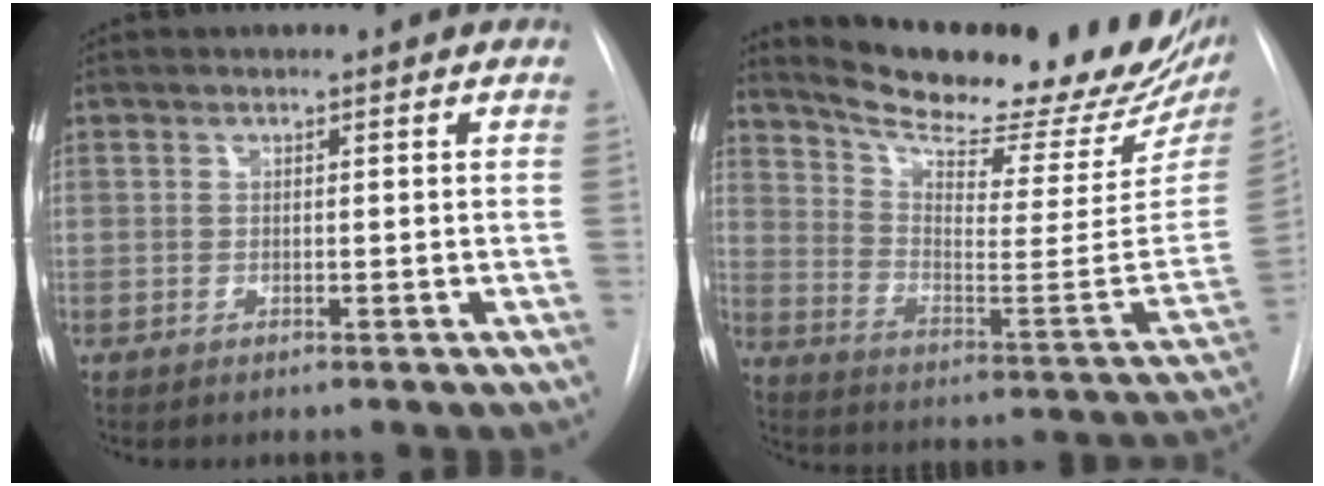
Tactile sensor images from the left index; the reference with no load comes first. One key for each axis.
{"total": 27.7, "fx": 23.0, "fy": 5.0, "fz": 14.6, "tx": -0.230, "ty": -0.076, "tz": 0.309}